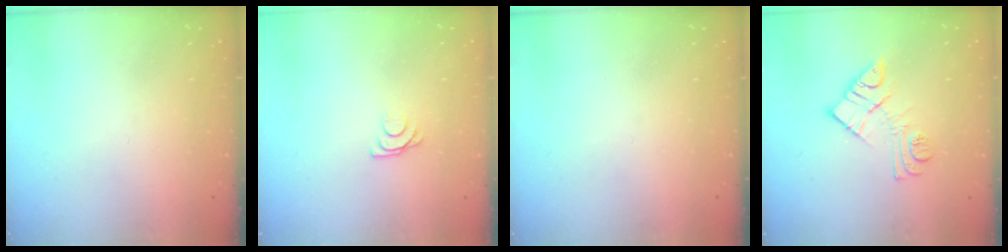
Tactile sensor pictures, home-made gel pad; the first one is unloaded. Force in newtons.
{"total": 6.1, "press": 6.0, "slide": 0.7}
{"total": 0.0}
{"total": 11.1, "press": 11.0, "slide": 0.8}